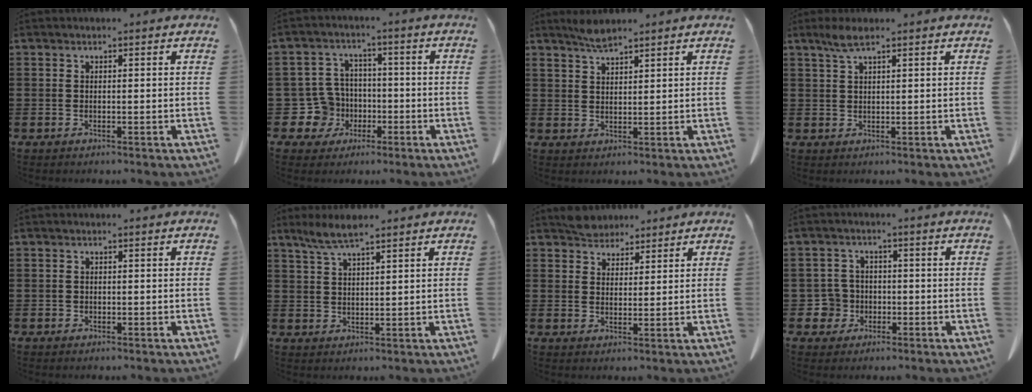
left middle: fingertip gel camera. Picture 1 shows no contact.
{"total": 7.2, "force": [-1.7, 6.7, 2.0], "torque": [-0.093, 0.004, -0.031]}
{"total": 2.8, "force": [2.5, 0.1, 1.3], "torque": [-0.029, 0.000, 0.047]}
{"total": 2.8, "force": [1.9, 0.1, 2.1], "torque": [-0.045, 0.002, 0.034]}
{"total": 0.0}
{"total": 4.2, "force": [3.1, 0.3, 2.8], "torque": [-0.061, 0.000, 0.058]}
{"total": 3.6, "force": [3.5, 1.0, 0.1], "torque": [-0.011, 0.000, 0.069]}
{"total": 4.1, "force": [-1.4, 3.7, 1.0], "torque": [-0.051, -0.001, -0.034]}